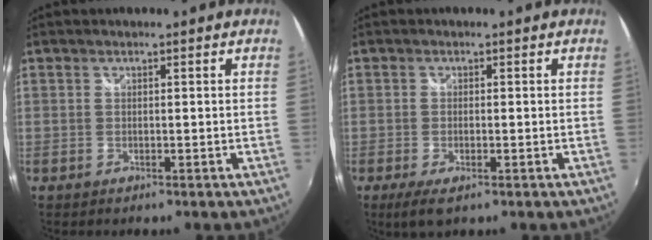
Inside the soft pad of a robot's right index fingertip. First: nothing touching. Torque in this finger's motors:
{"motor_torque": [0.19, 0.12, 0.41, 0.05]}